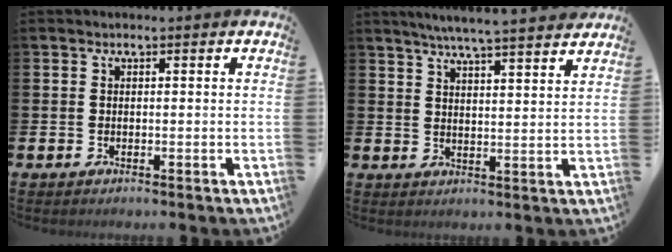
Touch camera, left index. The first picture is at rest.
{"total": 5.9, "force": [5.6, -0.7, 1.5], "torque": [-0.038, -0.035, 0.096]}